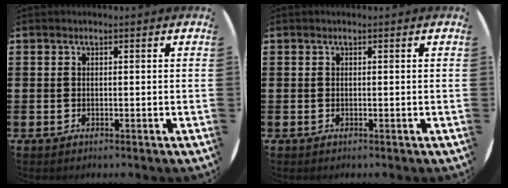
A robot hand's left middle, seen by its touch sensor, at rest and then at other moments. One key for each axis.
{"total": 0.0}